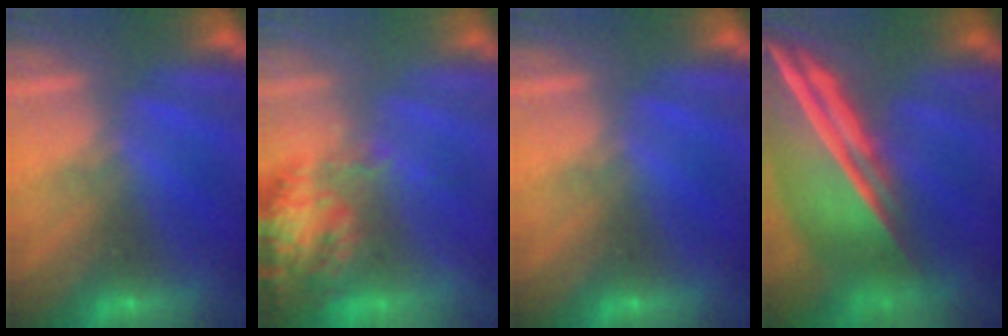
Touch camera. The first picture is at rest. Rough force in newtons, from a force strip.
{"total": 8.0}
{"total": 0.0}
{"total": 7.5}